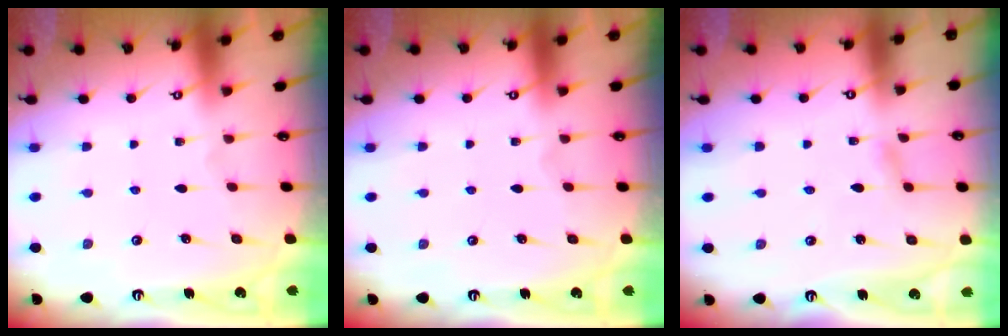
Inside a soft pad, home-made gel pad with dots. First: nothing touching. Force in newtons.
{"total": 0.0}
{"total": 2.2, "press": 2.2, "slide": 0.2}